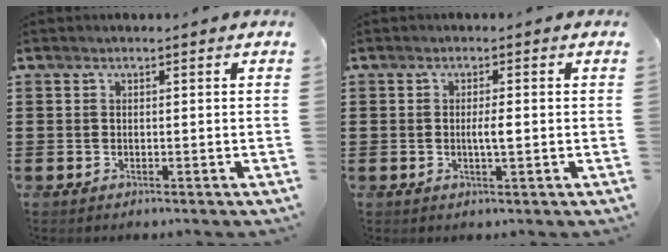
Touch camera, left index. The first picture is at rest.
{"total": 2.4, "force": [-0.1, 0.3, 2.4], "torque": [-0.044, -0.002, -0.003]}